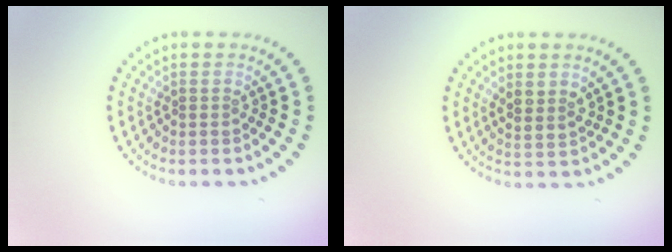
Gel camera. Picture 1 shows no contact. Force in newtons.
{"total": 1.7, "press": 1.4, "slide": 0.9}